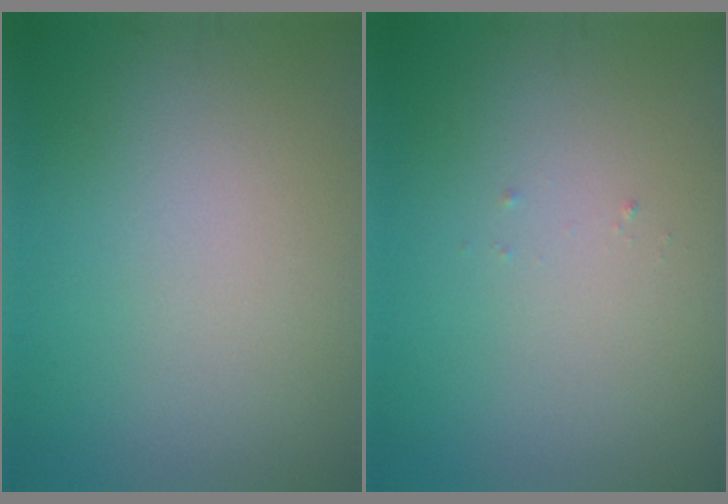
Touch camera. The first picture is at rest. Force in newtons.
{"total": 0.0}